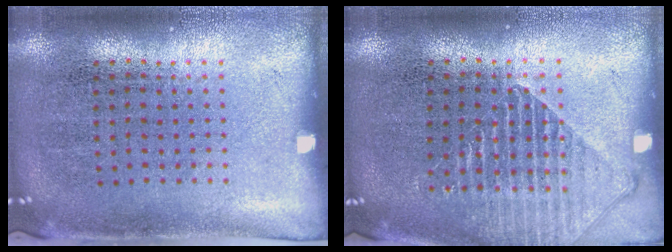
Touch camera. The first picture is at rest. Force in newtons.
{"total": 1.3, "press": 1.3, "slide": 0.4}